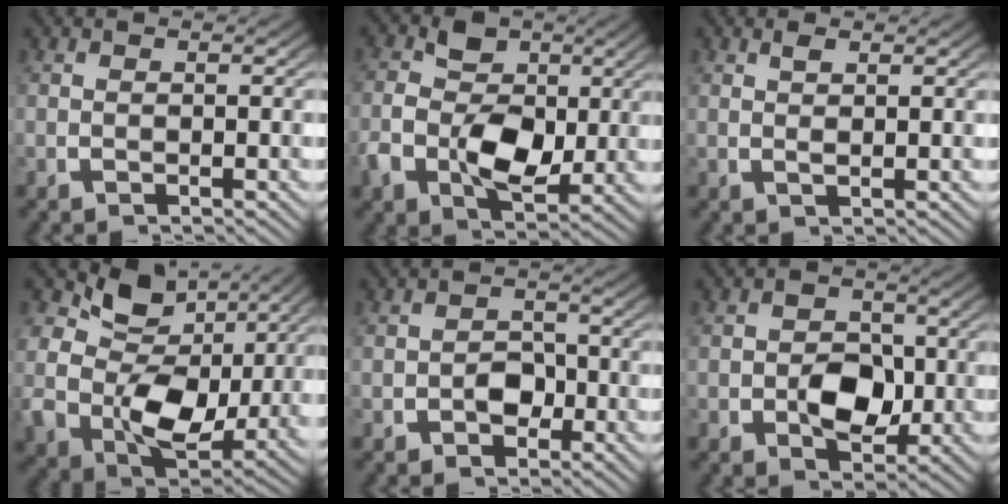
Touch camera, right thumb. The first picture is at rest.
{"total": 8.8, "force": [-0.4, 6.5, 5.9], "torque": [-0.114, -0.027, -0.006]}
{"total": 1.0, "force": [0.8, 0.0, 0.7], "torque": [-0.010, -0.003, 0.020]}
{"total": 11.2, "force": [0.9, 7.7, 8.0], "torque": [-0.172, -0.042, 0.031]}
{"total": 2.5, "force": [-1.1, 1.9, 1.2], "torque": [-0.015, -0.013, -0.013]}
{"total": 5.5, "force": [-0.8, 4.0, 3.8], "torque": [-0.059, -0.022, -0.006]}